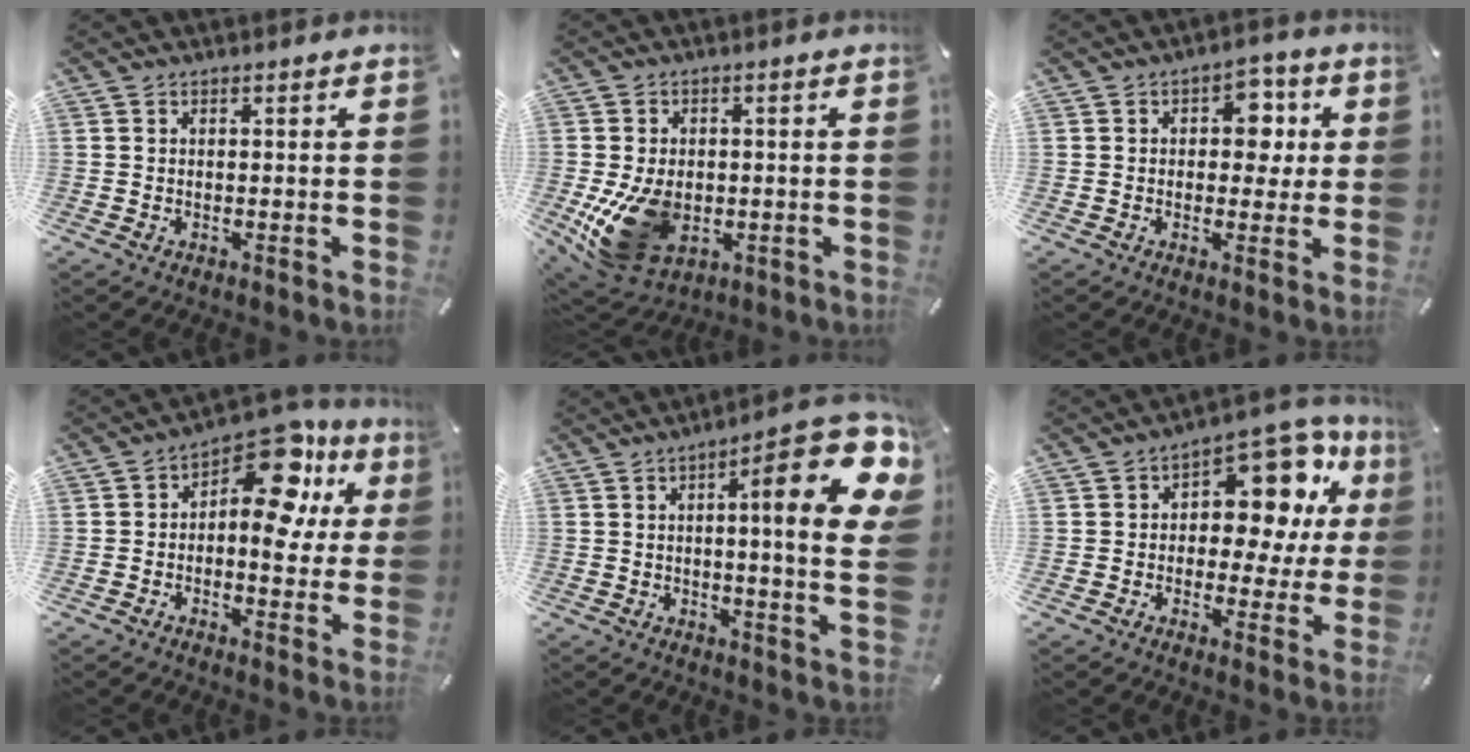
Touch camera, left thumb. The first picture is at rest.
{"total": 14.6, "force": [-3.1, 10.5, 9.7], "torque": [-0.184, 0.002, -0.048]}
{"total": 7.2, "force": [0.9, 5.3, 4.8], "torque": [-0.046, -0.004, 0.006]}
{"total": 15.0, "force": [6.1, 7.8, 11.3], "torque": [-0.155, -0.048, 0.102]}
{"total": 20.2, "force": [6.6, 4.5, 18.6], "torque": [-0.246, -0.046, 0.085]}
{"total": 14.9, "force": [6.7, 9.0, 9.8], "torque": [-0.126, -0.052, 0.117]}